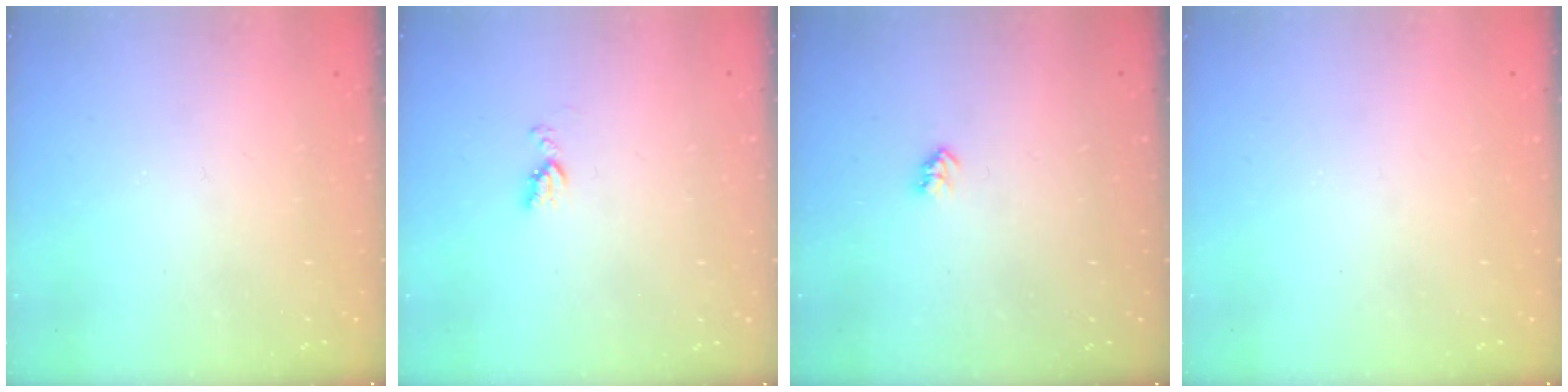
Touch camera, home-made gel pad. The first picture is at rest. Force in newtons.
{"total": 4.5, "press": 4.5, "slide": 0.6}
{"total": 2.6, "press": 2.6, "slide": 0.4}
{"total": 0.0}